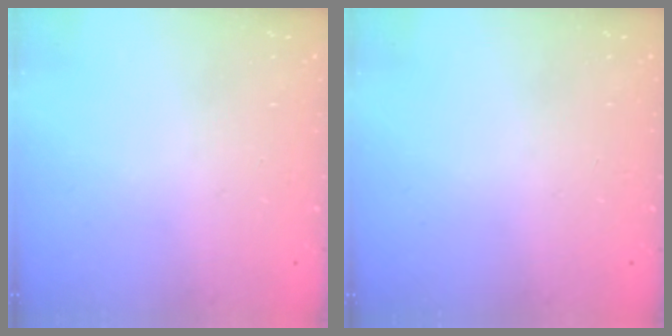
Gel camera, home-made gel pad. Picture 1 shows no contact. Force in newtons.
{"total": 0.0}